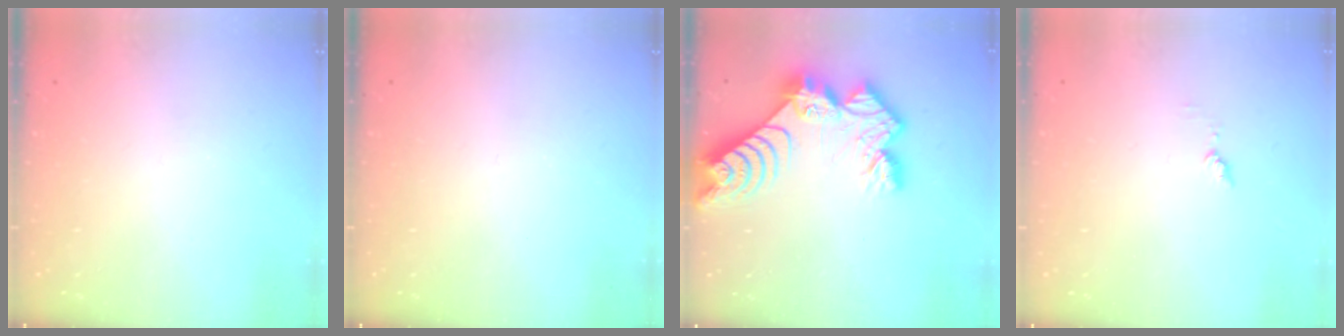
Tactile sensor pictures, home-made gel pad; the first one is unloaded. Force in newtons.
{"total": 0.0}
{"total": 14.1, "press": 14.0, "slide": 1.4}
{"total": 5.2, "press": 5.2, "slide": 0.5}